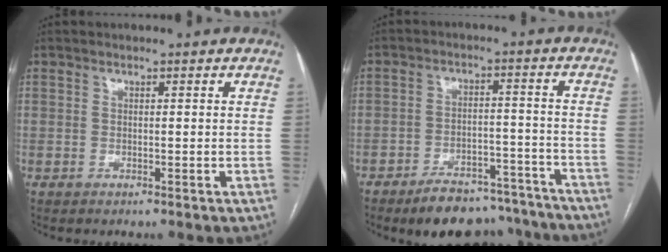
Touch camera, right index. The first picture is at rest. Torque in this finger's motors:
{"motor_torque": [0.77, -1.34, 0.25, 0.09]}